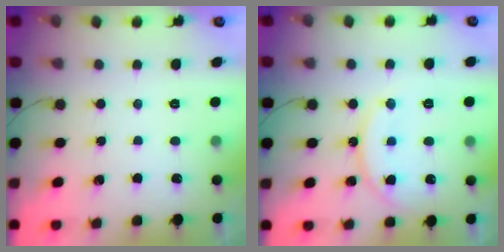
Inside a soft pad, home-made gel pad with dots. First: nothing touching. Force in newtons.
{"total": 13.5, "press": 13.4, "slide": 1.1}